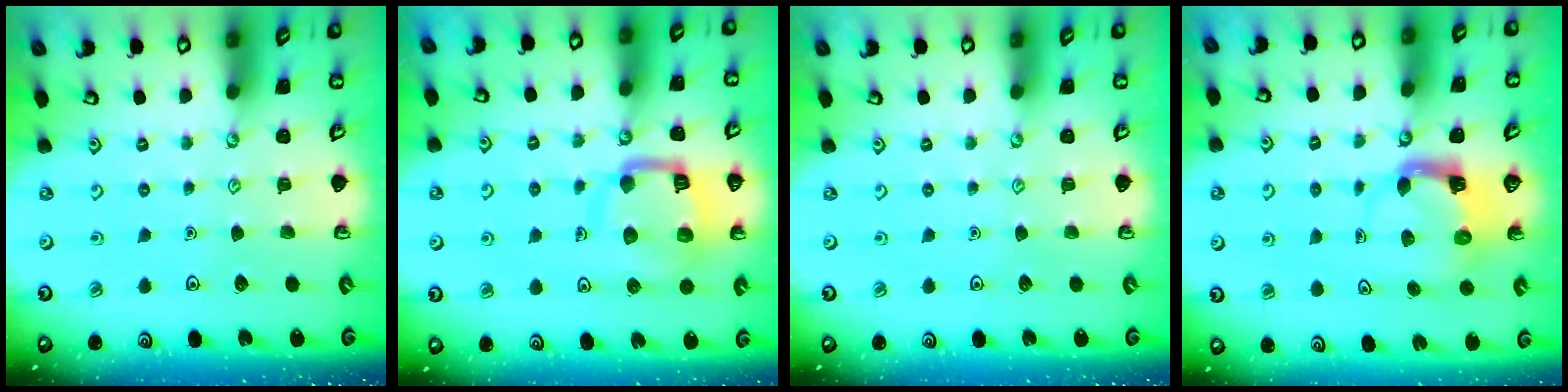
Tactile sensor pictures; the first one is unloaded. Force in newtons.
{"total": 11.9, "press": 11.8, "slide": 1.2}
{"total": 0.0}
{"total": 3.9, "press": 3.8, "slide": 0.6}